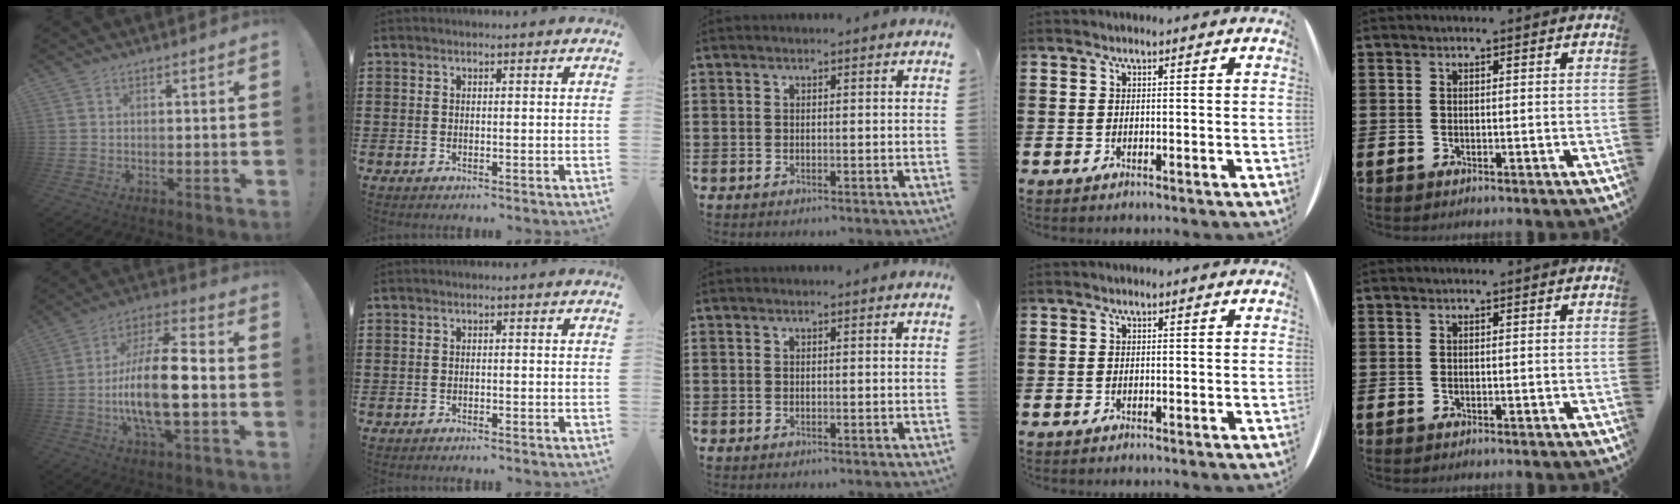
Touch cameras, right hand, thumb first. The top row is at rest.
{"thumb": {"total": 17.3, "force": [-3.2, 5.6, 16.1], "torque": [-0.308, 0.008, -0.056]}, "index": {"total": 0.8, "force": [-0.8, -0.1, 0.0], "torque": [-0.001, -0.001, -0.016]}}